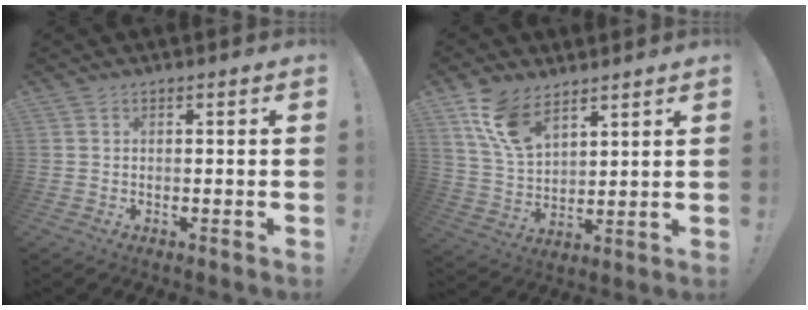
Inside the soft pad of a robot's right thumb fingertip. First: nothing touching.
{"total": 12.3, "force": [8.1, 6.5, 6.7], "torque": [-0.130, -0.035, 0.159]}